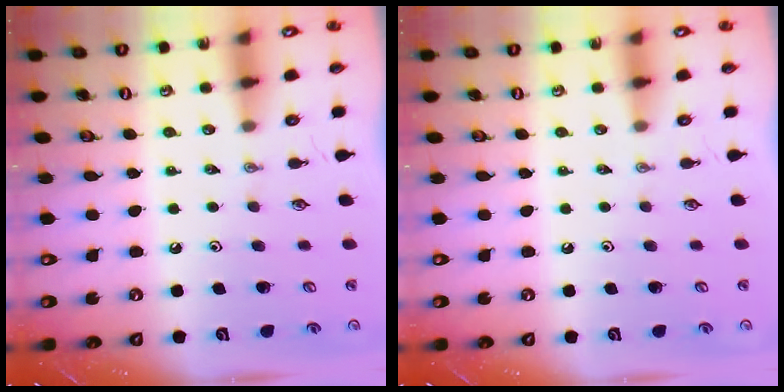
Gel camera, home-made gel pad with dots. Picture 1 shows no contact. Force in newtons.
{"total": 0.0}